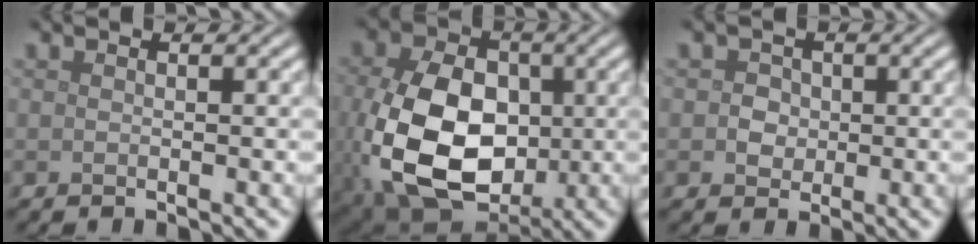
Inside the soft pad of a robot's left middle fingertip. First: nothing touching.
{"total": 13.7, "force": [-1.5, 9.5, 9.8], "torque": [-0.219, -0.035, -0.014]}
{"total": 1.7, "force": [0.0, 1.5, 0.6], "torque": [0.001, -0.001, -0.004]}